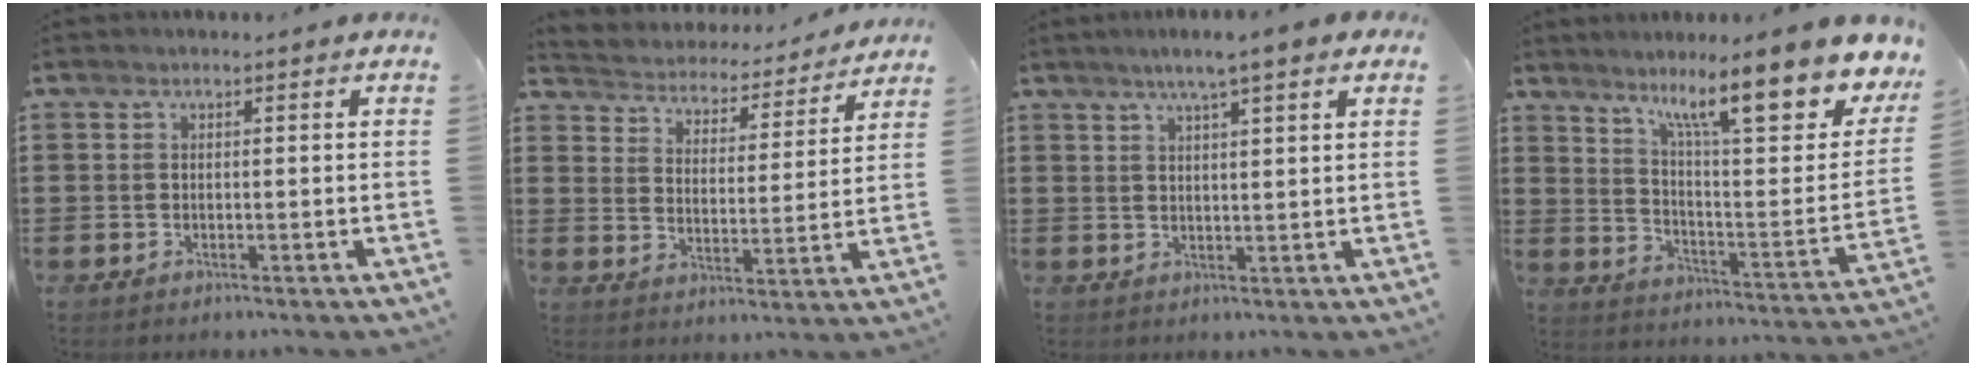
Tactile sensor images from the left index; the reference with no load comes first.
{"total": 3.6, "force": [3.6, 0.3, -0.2], "torque": [-0.020, -0.035, 0.053]}
{"total": 4.2, "force": [3.1, 0.1, 2.8], "torque": [-0.064, 0.002, 0.053]}
{"total": 14.3, "force": [10.2, 1.8, 9.8], "torque": [-0.177, -0.058, 0.162]}